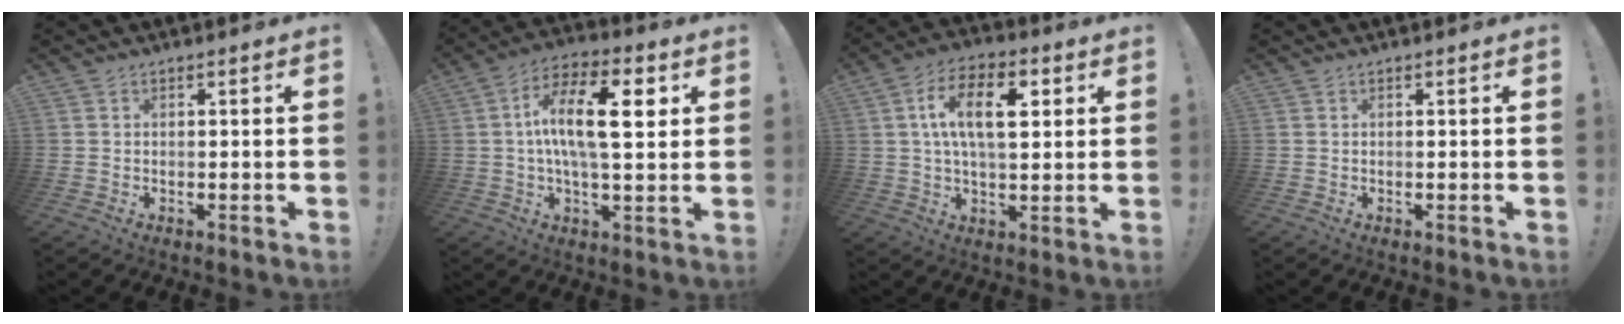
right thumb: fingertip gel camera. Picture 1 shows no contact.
{"total": 16.5, "force": [2.5, 6.4, 15.0], "torque": [-0.250, 0.004, 0.030]}
{"total": 14.4, "force": [3.5, 7.4, 11.9], "torque": [-0.197, 0.010, 0.057]}
{"total": 0.0}